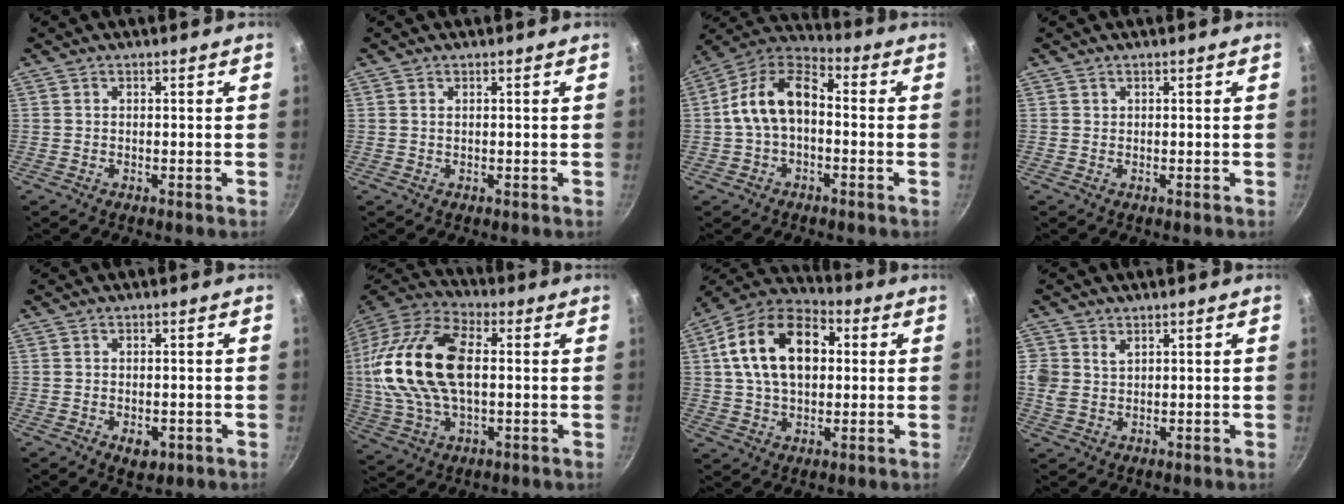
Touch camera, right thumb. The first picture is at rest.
{"total": 0.6, "force": [0.2, 0.3, 0.5], "torque": [-0.008, 0.001, 0.004]}
{"total": 12.3, "force": [-0.7, 7.5, 9.8], "torque": [-0.161, 0.050, -0.029]}
{"total": 0.0}
{"total": 3.7, "force": [-1.2, 2.3, 2.7], "torque": [-0.031, 0.003, -0.011]}
{"total": 22.4, "force": [1.9, 12.6, 18.4], "torque": [-0.364, 0.025, 0.027]}
{"total": 18.6, "force": [3.6, 12.1, 13.7], "torque": [-0.209, 0.024, 0.045]}
{"total": 4.9, "force": [1.9, 3.7, 2.6], "torque": [-0.046, -0.003, 0.041]}